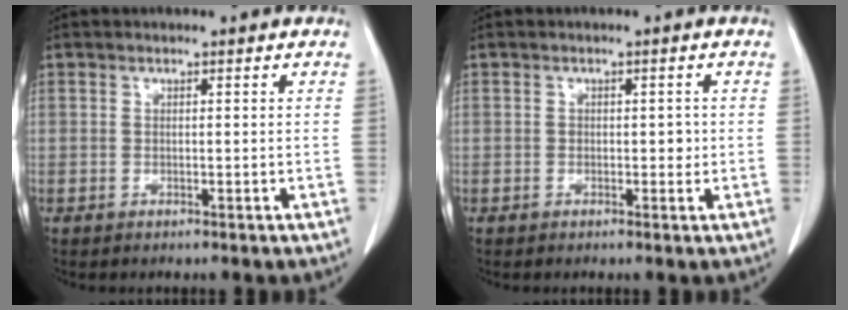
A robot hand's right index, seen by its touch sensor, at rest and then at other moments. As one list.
[{"total": 1.5, "force": [-0.1, 1.0, 1.2], "torque": [-0.012, 0.003, -0.001]}]